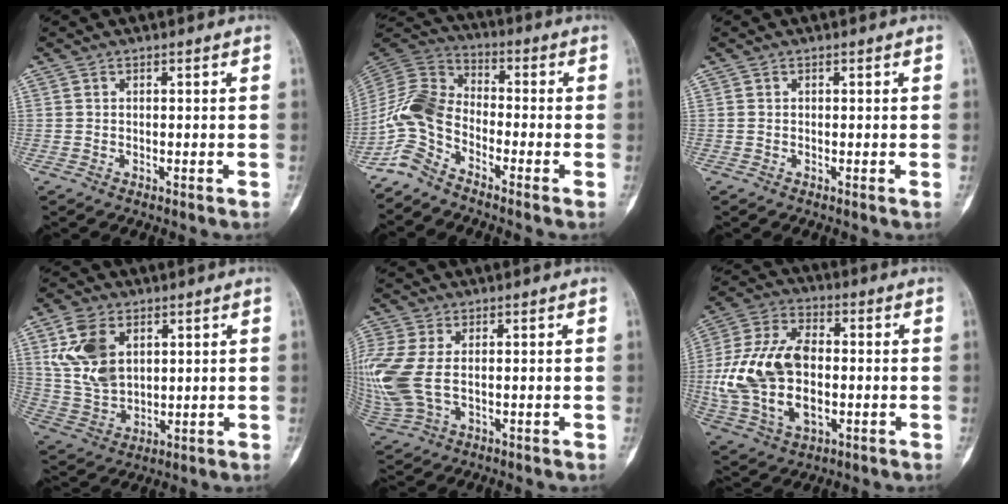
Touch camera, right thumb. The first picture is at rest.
{"total": 9.1, "force": [-5.5, 4.9, 5.3], "torque": [-0.110, 0.055, -0.132]}
{"total": 0.0}
{"total": 11.8, "force": [4.2, 7.6, 8.0], "torque": [-0.146, -0.012, 0.093]}
{"total": 12.5, "force": [0.5, 7.5, 10.0], "torque": [-0.277, 0.002, 0.022]}
{"total": 19.8, "force": [-0.9, 11.7, 15.9], "torque": [-0.325, 0.009, -0.010]}